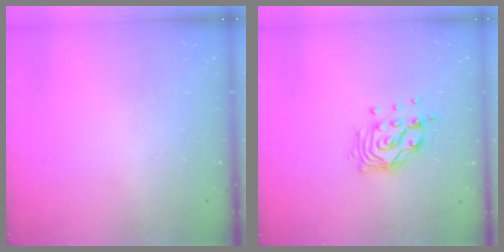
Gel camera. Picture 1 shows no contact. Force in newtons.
{"total": 10.1, "press": 10.0, "slide": 1.1}